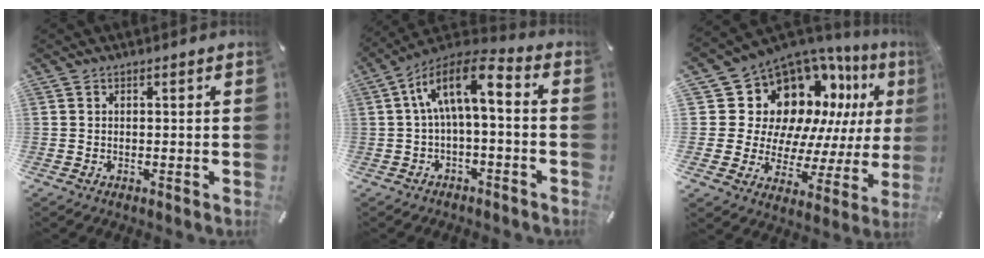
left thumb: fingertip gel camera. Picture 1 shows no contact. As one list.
[{"total": 12.3, "force": [1.1, 5.2, 11.1], "torque": [-0.210, -0.002, 0.018]}, {"total": 16.5, "force": [8.4, 12.0, 7.7], "torque": [-0.112, -0.093, 0.165]}]